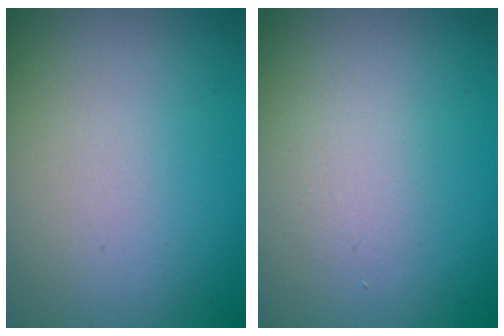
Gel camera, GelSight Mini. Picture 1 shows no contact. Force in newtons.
{"total": 1.3, "press": 1.3, "slide": 0.1}